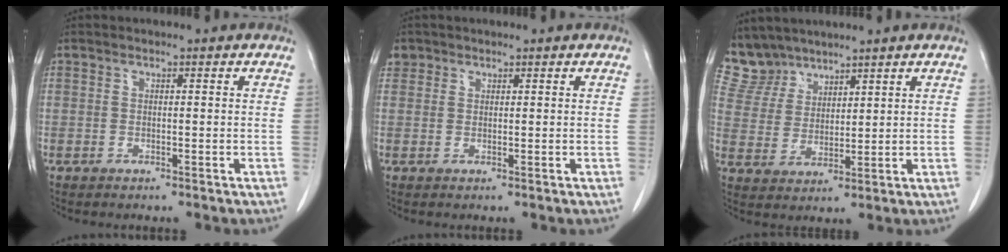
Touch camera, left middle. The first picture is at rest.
{"total": 1.9, "force": [1.1, 1.5, 0.1], "torque": [0.007, 0.010, 0.018]}
{"total": 6.1, "force": [5.7, 2.2, -0.3], "torque": [-0.003, 0.007, 0.130]}